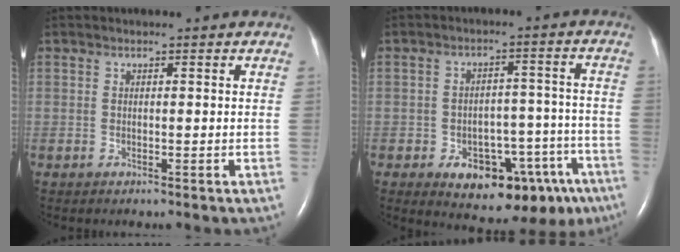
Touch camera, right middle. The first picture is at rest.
{"total": 14.6, "force": [-8.6, 7.0, 9.5], "torque": [-0.094, 0.034, -0.111]}